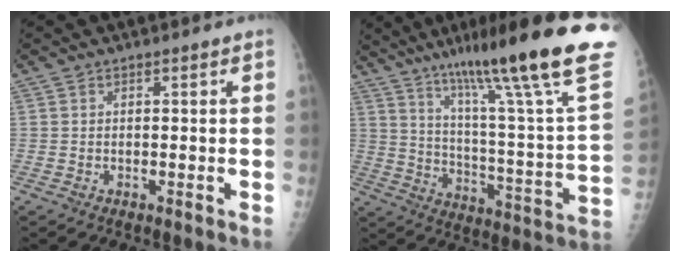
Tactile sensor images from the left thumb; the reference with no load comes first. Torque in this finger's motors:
{"motor_torque": [1.01, -0.69, 1.48, -1.26, 0.33]}